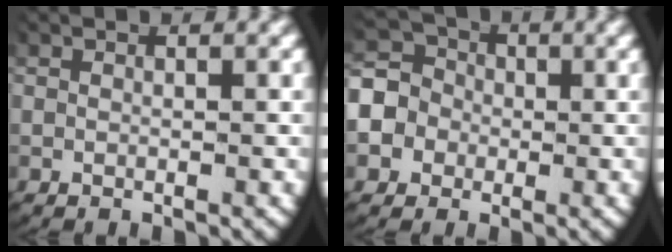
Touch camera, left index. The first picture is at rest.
{"total": 9.2, "force": [0.1, 8.4, 3.7], "torque": [-0.095, -0.013, -0.011]}